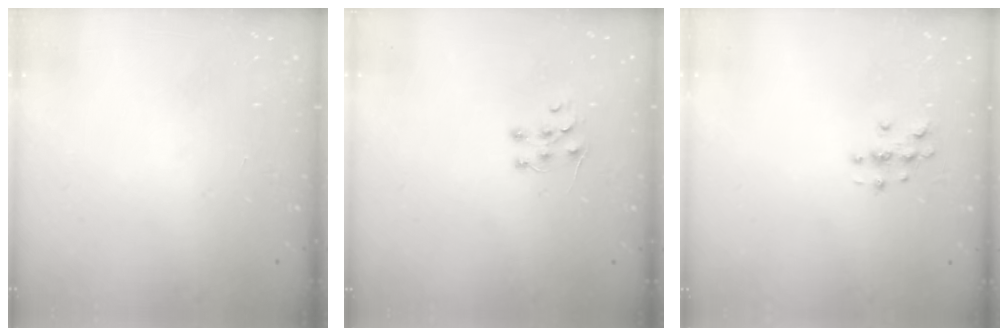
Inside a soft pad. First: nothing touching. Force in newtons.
{"total": 4.7, "press": 4.7, "slide": 0.3}
{"total": 2.8, "press": 2.8, "slide": 0.3}